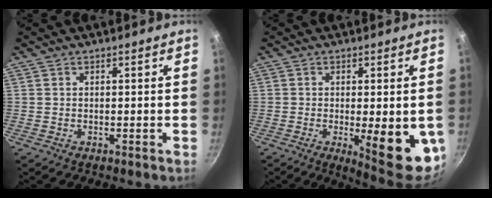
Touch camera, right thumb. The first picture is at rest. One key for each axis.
{"total": 12.0, "fx": -2.3, "fy": 3.7, "fz": 11.2, "tx": -0.120, "ty": -0.011, "tz": -0.021}